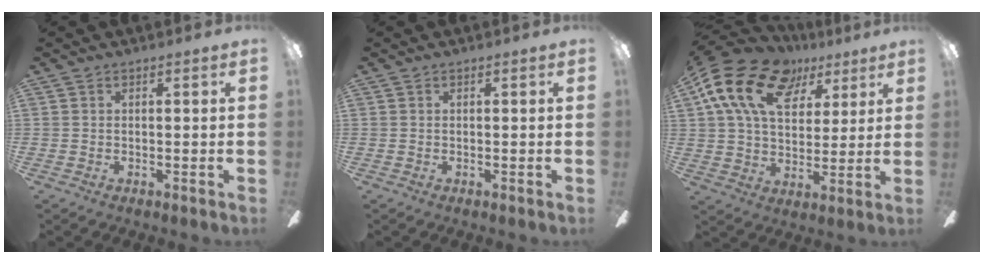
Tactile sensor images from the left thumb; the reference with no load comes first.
{"total": 0.0}
{"total": 19.2, "force": [9.9, 12.0, 11.2], "torque": [-0.221, -0.035, 0.179]}